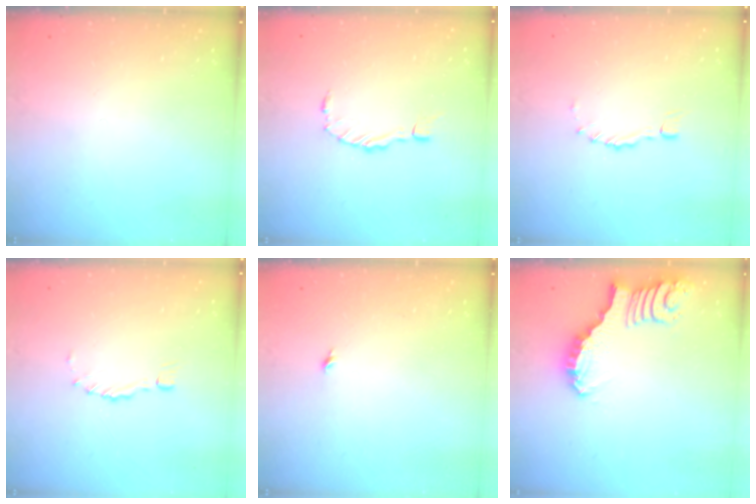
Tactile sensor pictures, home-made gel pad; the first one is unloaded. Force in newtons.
{"total": 0.8, "press": 0.8, "slide": 0.1}
{"total": 0.0}
{"total": 0.0}
{"total": 4.2, "press": 4.2, "slide": 0.4}
{"total": 2.7, "press": 2.7, "slide": 0.2}